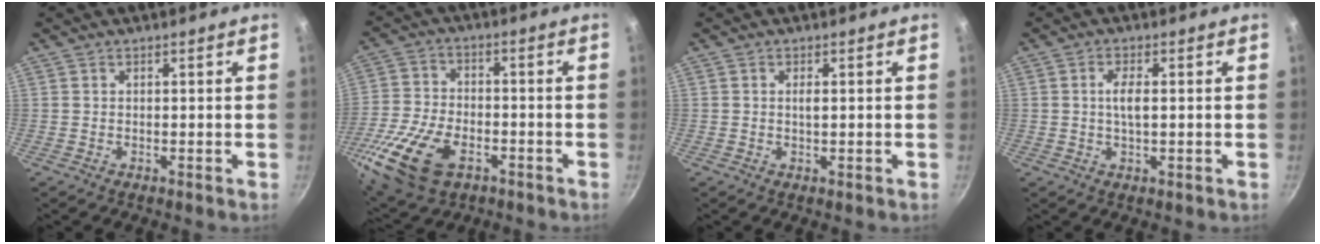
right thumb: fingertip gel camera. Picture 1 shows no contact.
{"total": 18.1, "force": [-7.8, 10.9, 12.2], "torque": [-0.253, 0.015, -0.143]}
{"total": 1.3, "force": [0.1, 0.3, 1.3], "torque": [-0.023, -0.001, 0.002]}
{"total": 3.5, "force": [0.2, 1.1, 3.3], "torque": [-0.069, 0.002, 0.001]}